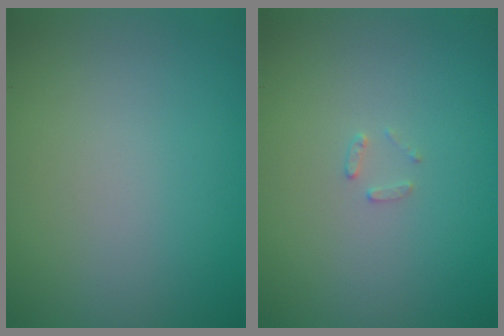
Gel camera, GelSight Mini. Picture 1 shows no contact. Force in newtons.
{"total": 0.9, "press": 0.9, "slide": 0.2}